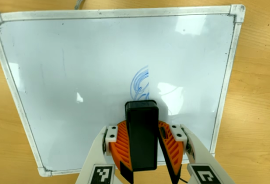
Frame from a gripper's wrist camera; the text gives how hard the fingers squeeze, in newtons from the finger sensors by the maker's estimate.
{"total": 8.9, "left": 9.5, "right": 8.4}